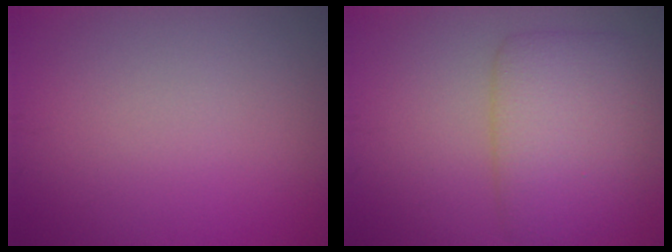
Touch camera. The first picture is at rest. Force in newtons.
{"total": 5.7, "press": 5.7, "slide": 0.2}